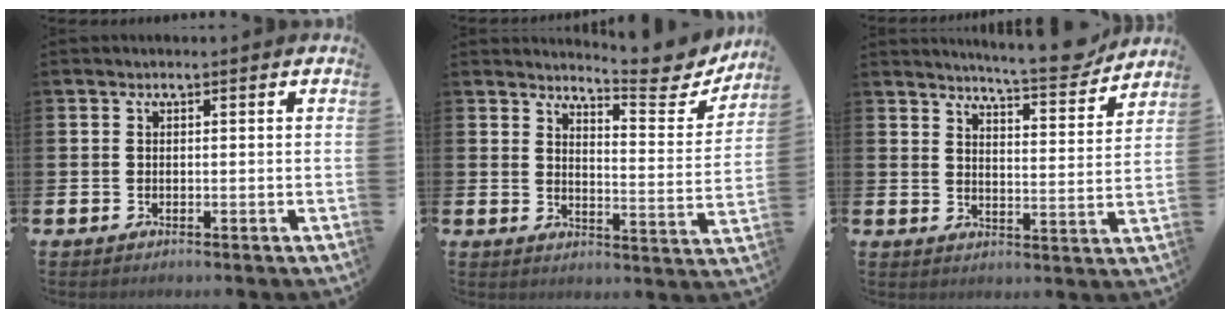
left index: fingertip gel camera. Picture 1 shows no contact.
{"total": 6.4, "force": [6.0, 0.8, 2.1], "torque": [-0.032, -0.054, 0.094]}
{"total": 7.3, "force": [7.0, 0.3, 2.1], "torque": [-0.039, -0.048, 0.119]}